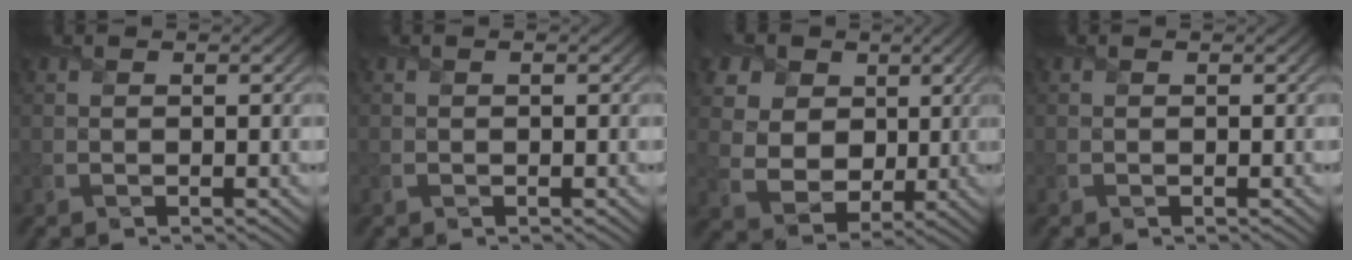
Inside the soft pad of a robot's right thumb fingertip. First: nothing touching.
{"total": 0.5, "force": [-0.1, 0.2, 0.5], "torque": [-0.012, 0.001, 0.000]}
{"total": 13.5, "force": [5.3, 10.6, 6.4], "torque": [-0.182, 0.018, 0.108]}
{"total": 0.0}